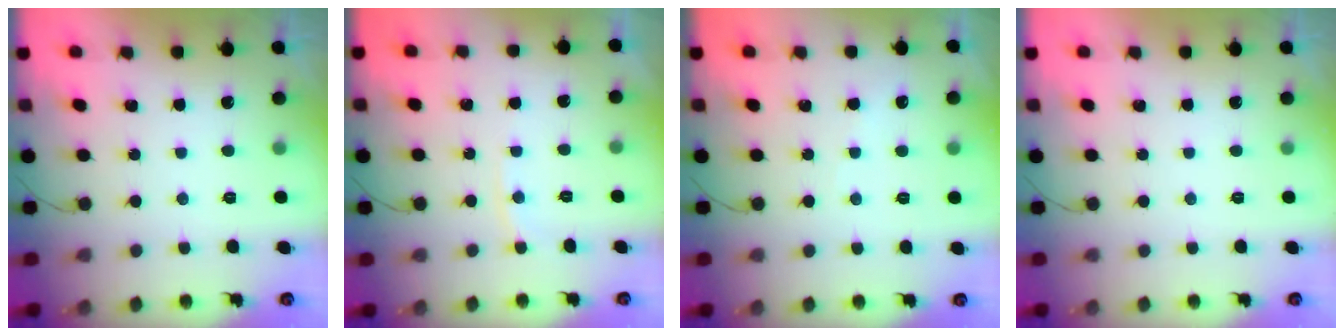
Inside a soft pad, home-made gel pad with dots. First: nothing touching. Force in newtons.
{"total": 3.4, "press": 3.4, "slide": 0.5}
{"total": 1.8, "press": 1.7, "slide": 0.4}
{"total": 0.0}